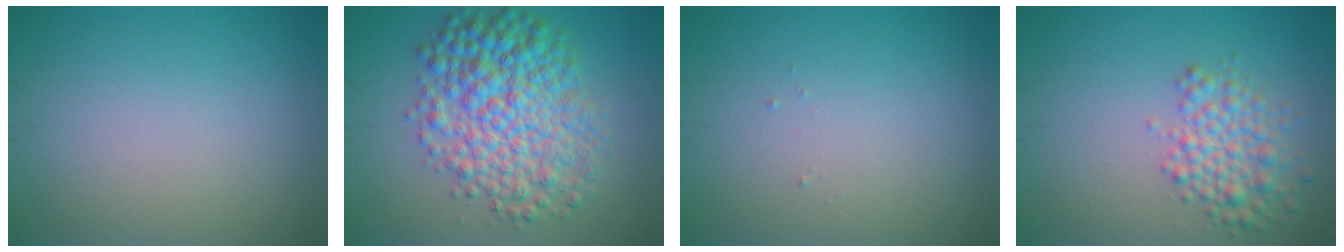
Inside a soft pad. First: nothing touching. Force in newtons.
{"total": 8.4, "press": 8.4, "slide": 0.0}
{"total": 0.0}
{"total": 3.6, "press": 3.6, "slide": 0.1}